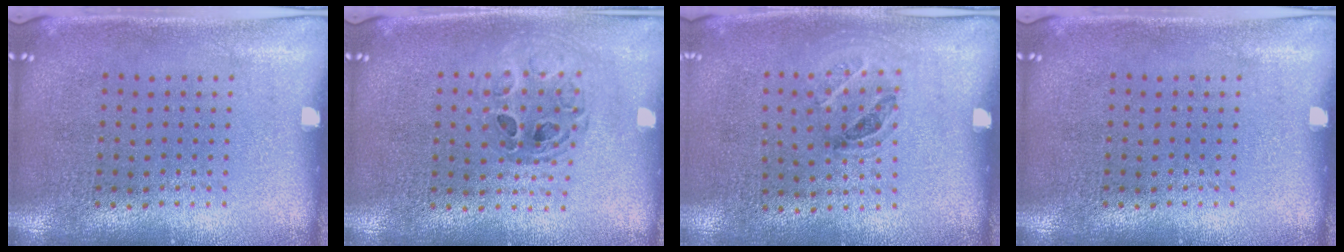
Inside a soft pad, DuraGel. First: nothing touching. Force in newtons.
{"total": 0.9, "press": 0.9, "slide": 0.2}
{"total": 1.1, "press": 0.7, "slide": 0.9}
{"total": 0.0}